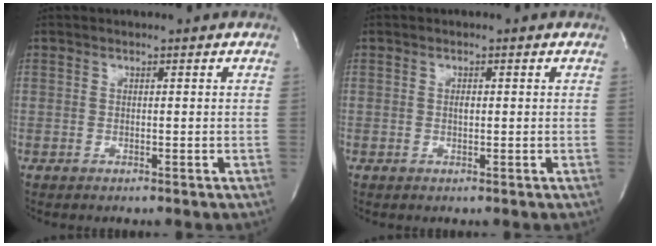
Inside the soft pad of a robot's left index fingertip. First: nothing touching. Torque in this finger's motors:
{"motor_torque": [0.30, 0.09, 0.04, 0.00]}